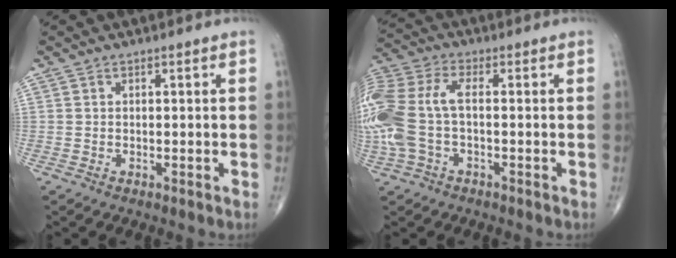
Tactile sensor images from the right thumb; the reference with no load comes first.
{"total": 15.0, "force": [-1.3, 7.8, 12.8], "torque": [-0.331, 0.022, -0.025]}